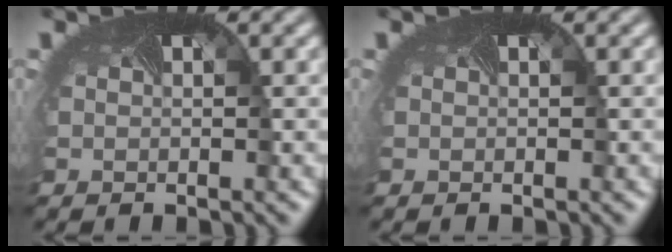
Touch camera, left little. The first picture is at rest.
{"total": 0.0}